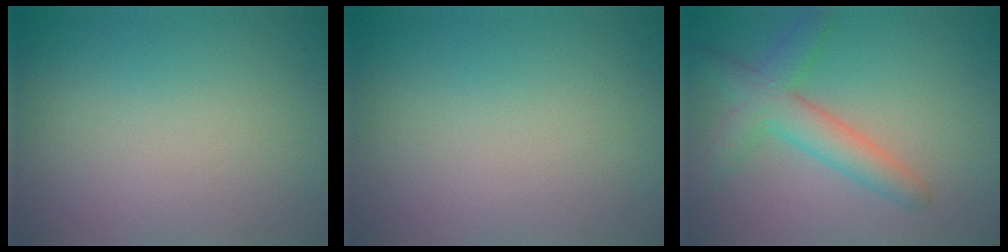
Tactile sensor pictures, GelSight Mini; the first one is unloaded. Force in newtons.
{"total": 0.0}
{"total": 4.5, "press": 4.5, "slide": 0.2}